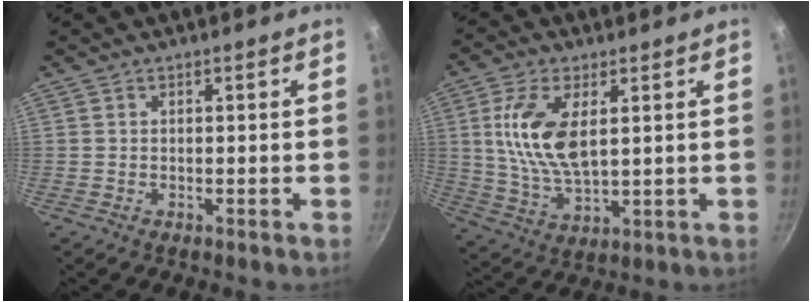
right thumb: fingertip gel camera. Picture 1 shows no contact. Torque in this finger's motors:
{"motor_torque": [0.13, 0.15, 1.70, 0.17, 0.26]}